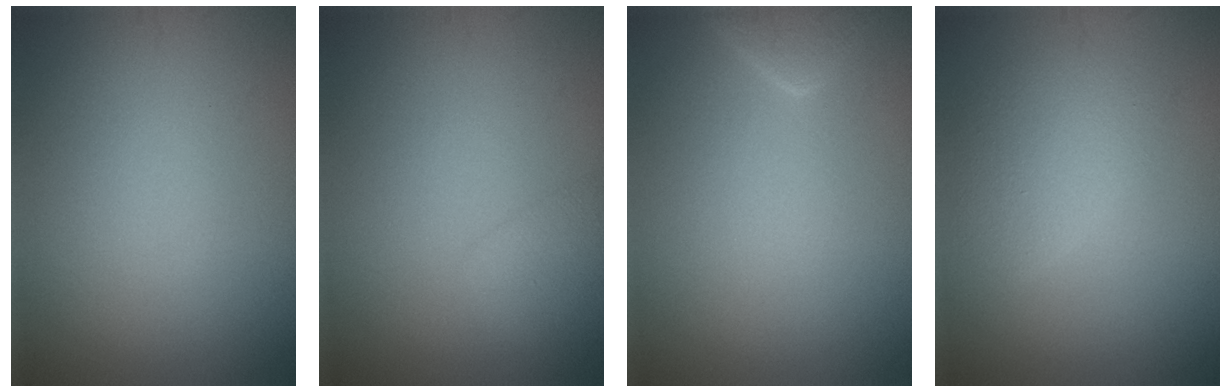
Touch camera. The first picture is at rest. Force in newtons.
{"total": 1.8, "press": 1.8, "slide": 0.1}
{"total": 2.5, "press": 2.5, "slide": 0.2}
{"total": 2.6, "press": 2.6, "slide": 0.2}